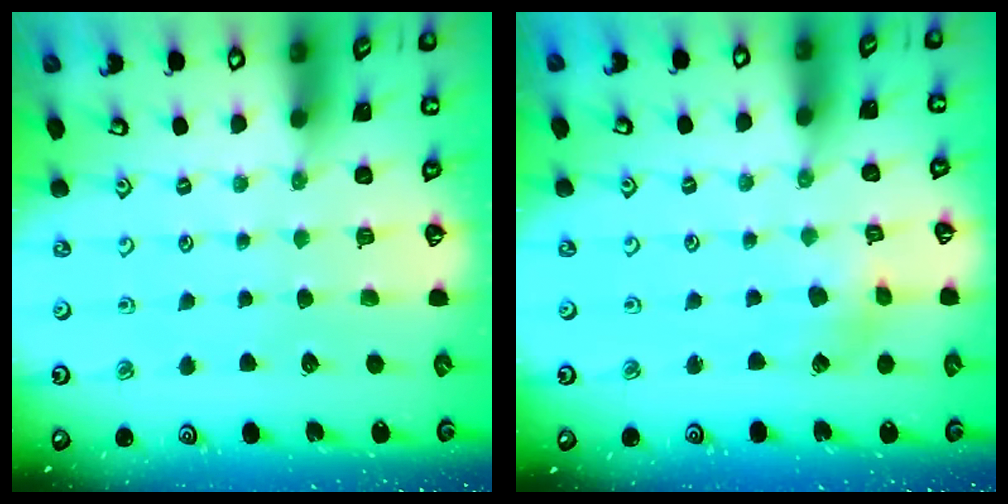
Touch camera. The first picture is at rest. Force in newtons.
{"total": 2.2, "press": 2.2, "slide": 0.4}